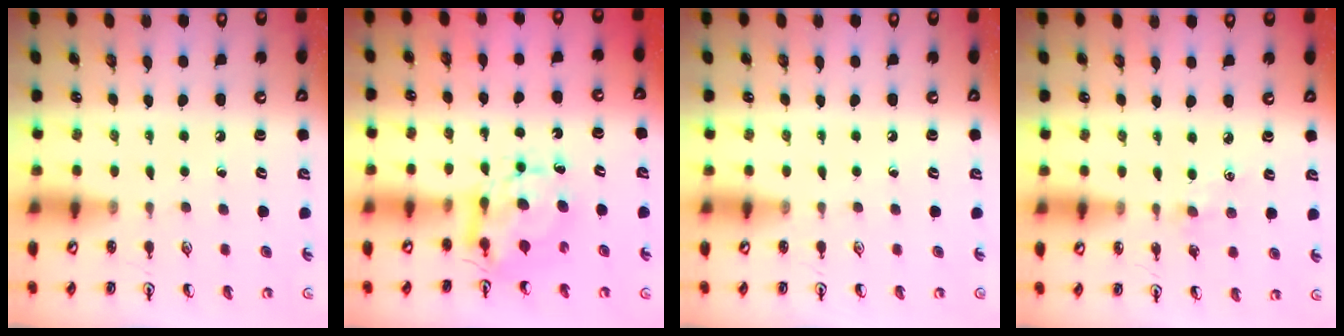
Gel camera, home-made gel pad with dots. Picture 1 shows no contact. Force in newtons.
{"total": 6.4, "press": 6.4, "slide": 0.5}
{"total": 0.0}
{"total": 2.0, "press": 2.0, "slide": 0.3}